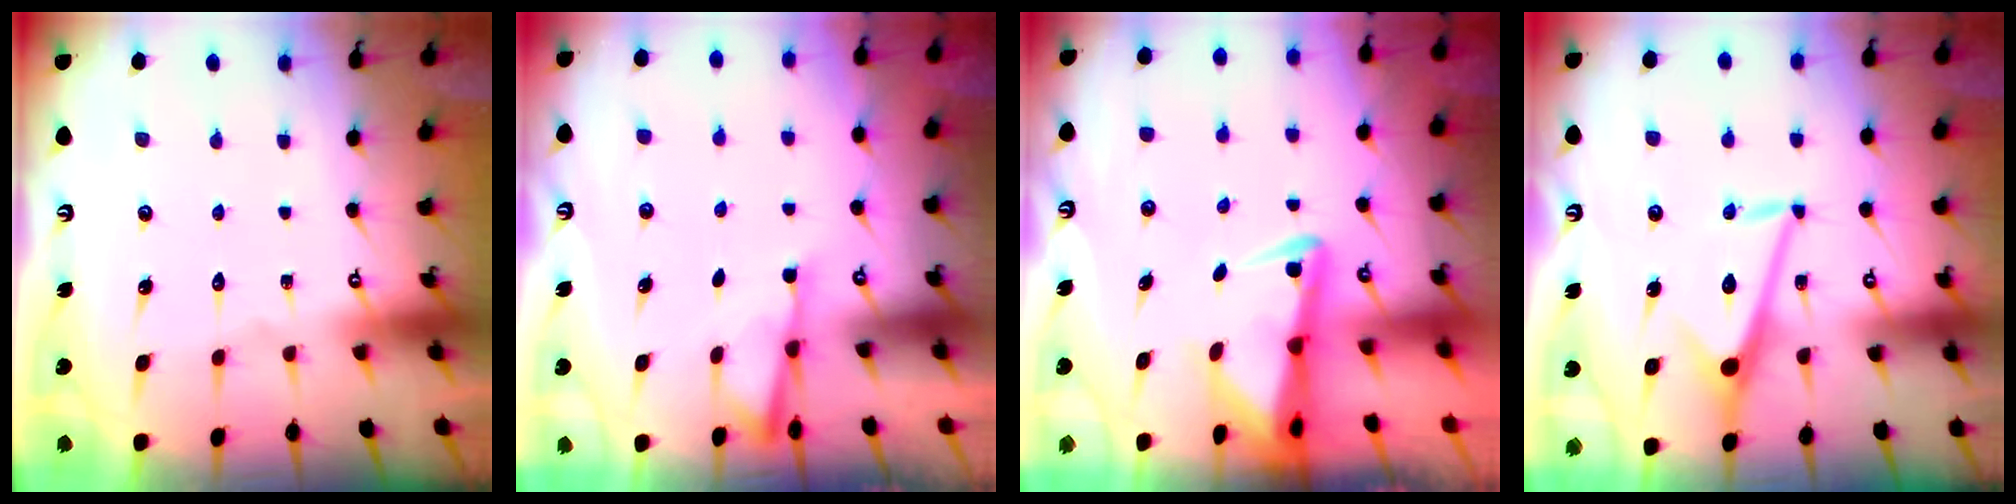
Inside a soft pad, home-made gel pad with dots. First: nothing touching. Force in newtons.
{"total": 2.5, "press": 2.4, "slide": 0.4}
{"total": 2.8, "press": 2.7, "slide": 0.6}
{"total": 10.2, "press": 10.2, "slide": 0.7}